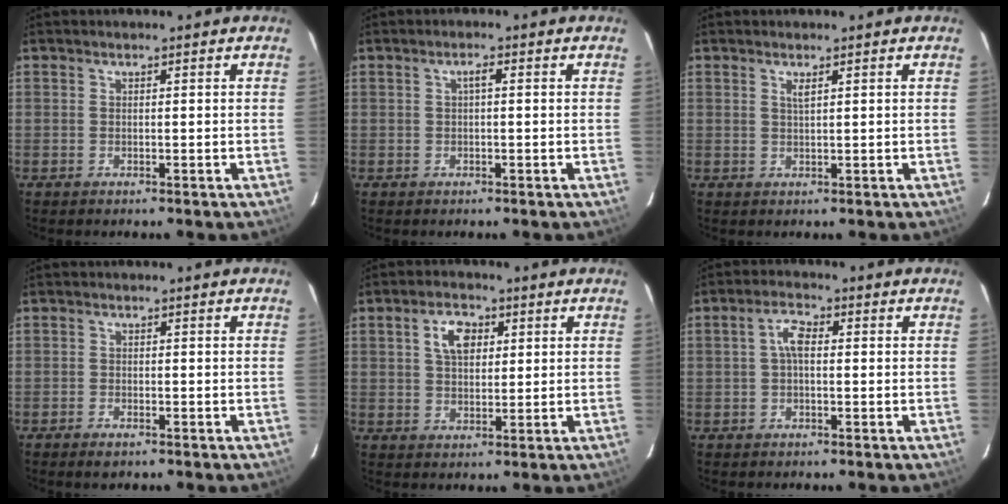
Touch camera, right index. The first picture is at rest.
{"total": 1.2, "force": [0.1, 0.3, 1.2], "torque": [-0.021, 0.007, 0.000]}
{"total": 1.1, "force": [0.6, 0.1, 0.9], "torque": [-0.018, 0.000, 0.011]}
{"total": 1.8, "force": [-1.3, 0.7, 0.9], "torque": [-0.025, -0.002, -0.027]}
{"total": 5.6, "force": [1.9, 3.5, 4.0], "torque": [-0.068, 0.016, 0.037]}
{"total": 3.4, "force": [0.1, 1.6, 3.0], "torque": [-0.061, 0.012, 0.003]}